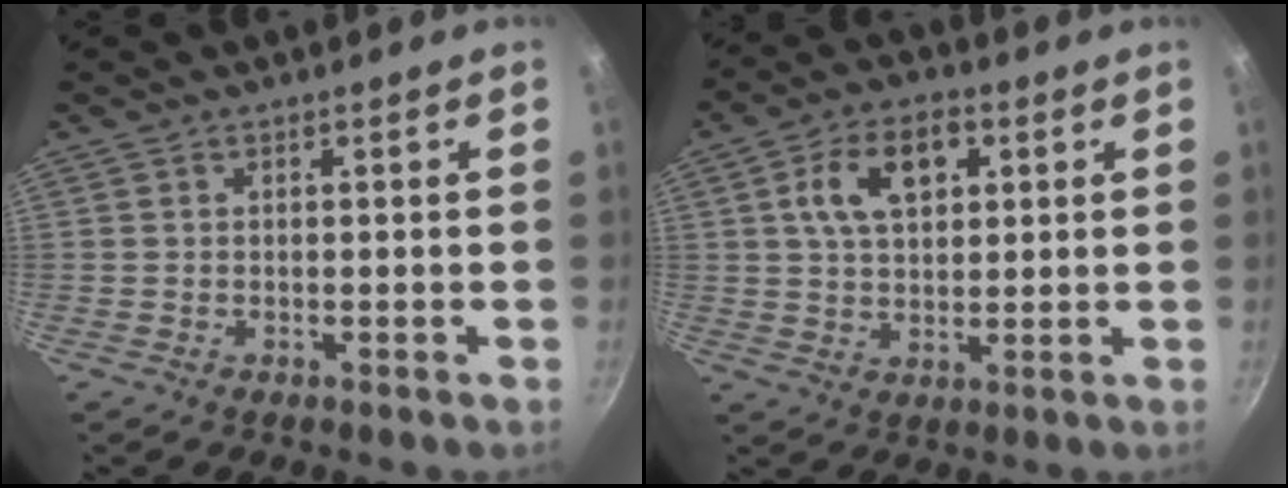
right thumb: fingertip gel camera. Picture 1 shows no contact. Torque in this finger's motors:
{"motor_torque": [-0.50, 1.05, 0.45, -0.37, 0.26]}